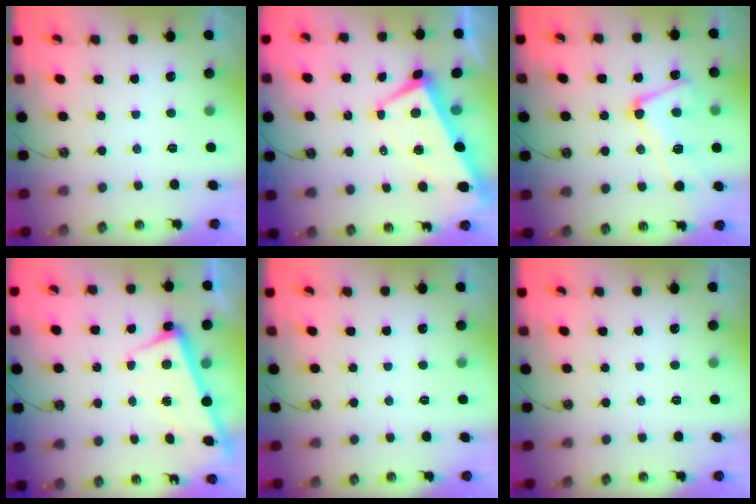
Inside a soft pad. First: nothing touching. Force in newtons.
{"total": 2.2, "press": 1.9, "slide": 1.1}
{"total": 7.3, "press": 7.1, "slide": 1.6}
{"total": 2.4, "press": 2.2, "slide": 0.9}
{"total": 0.0}
{"total": 0.0}